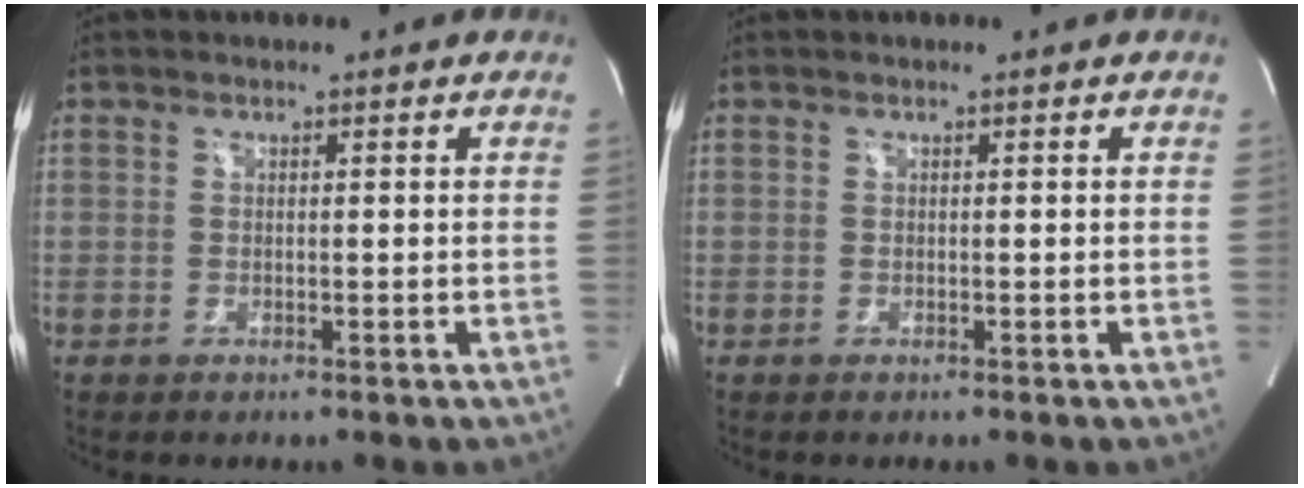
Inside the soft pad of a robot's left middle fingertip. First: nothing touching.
{"total": 0.0}